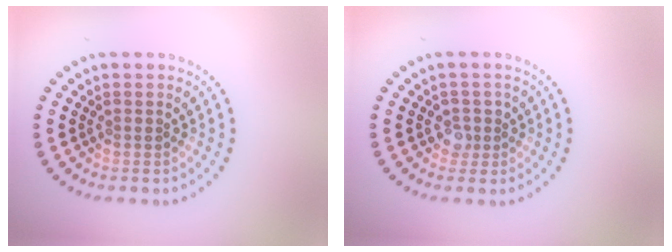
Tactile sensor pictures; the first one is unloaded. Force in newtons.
{"total": 1.5, "press": 1.3, "slide": 0.8}